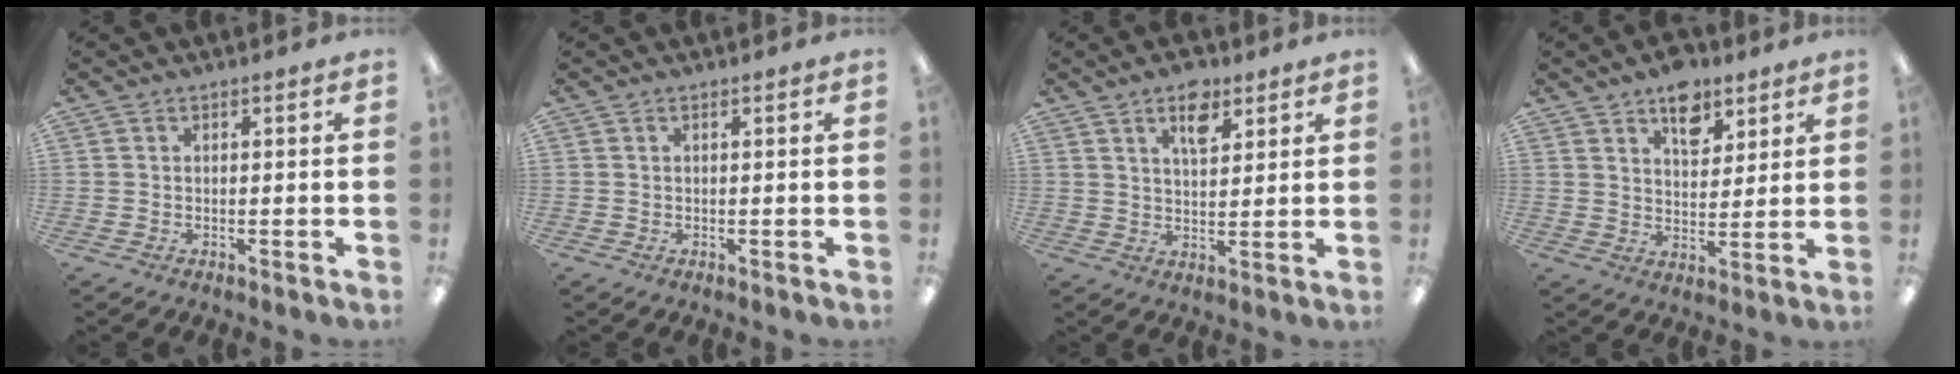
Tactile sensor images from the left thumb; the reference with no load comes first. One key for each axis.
{"total": 0.0}
{"total": 7.3, "fx": 4.6, "fy": 3.4, "fz": 4.5, "tx": -0.060, "ty": -0.018, "tz": 0.076}
{"total": 9.2, "fx": 6.1, "fy": 5.2, "fz": 4.4, "tx": -0.049, "ty": -0.029, "tz": 0.105}